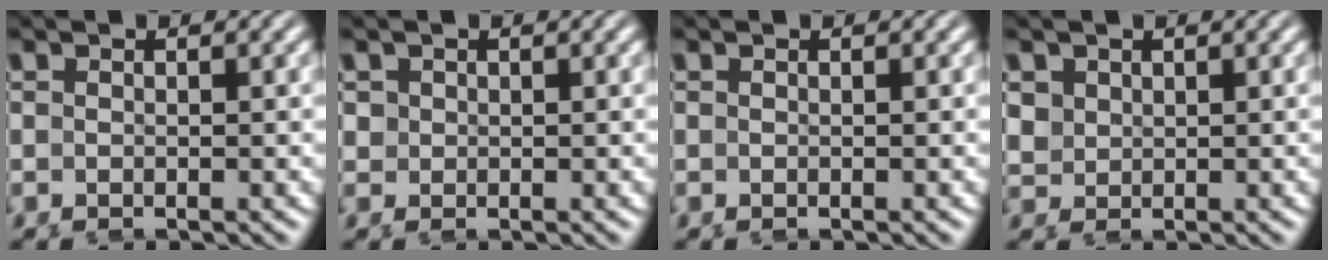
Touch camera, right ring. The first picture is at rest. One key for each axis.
{"total": 2.3, "fx": 0.6, "fy": 2.0, "fz": 0.9, "tx": -0.029, "ty": -0.004, "tz": 0.015}
{"total": 0.0}
{"total": 3.0, "fx": 0.7, "fy": 2.6, "fz": 1.4, "tx": -0.041, "ty": -0.010, "tz": 0.025}